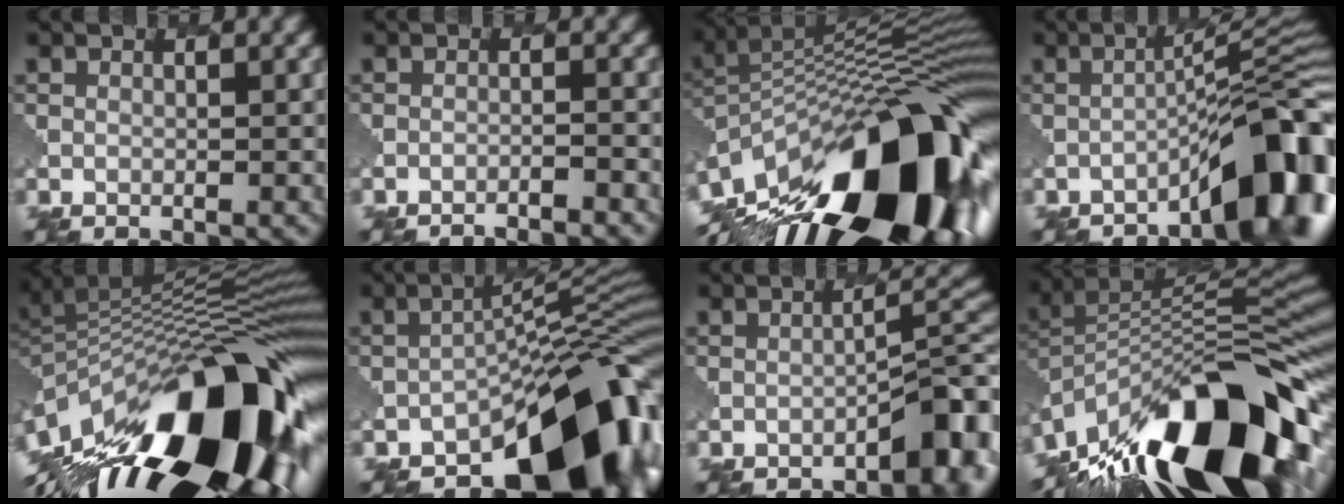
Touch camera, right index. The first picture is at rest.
{"total": 3.0, "force": [-2.9, 0.2, 0.8], "torque": [-0.006, 0.010, -0.043]}
{"total": 17.0, "force": [-8.8, 6.7, 13.0], "torque": [-0.206, 0.026, -0.163]}
{"total": 9.4, "force": [-5.2, 1.6, 7.7], "torque": [-0.098, 0.028, -0.082]}
{"total": 16.9, "force": [-6.9, 7.0, 13.7], "torque": [-0.213, 0.021, -0.134]}
{"total": 14.8, "force": [-8.7, 6.3, 10.2], "torque": [-0.102, 0.007, -0.151]}
{"total": 4.9, "force": [-2.7, 1.0, 3.9], "torque": [-0.046, 0.021, -0.039]}
{"total": 15.6, "force": [-7.7, 6.8, 11.7], "torque": [-0.200, 0.022, -0.149]}